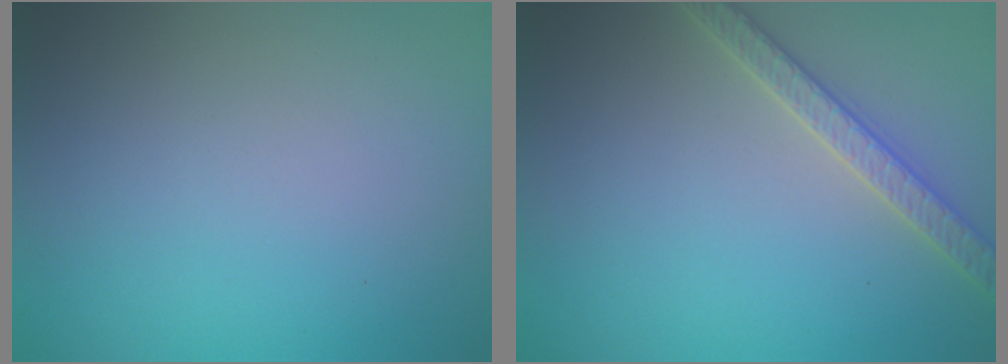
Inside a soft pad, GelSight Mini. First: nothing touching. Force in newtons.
{"total": 2.8, "press": 2.8, "slide": 0.6}